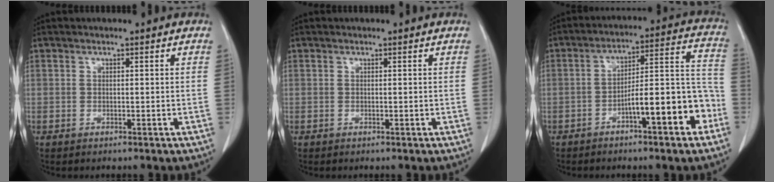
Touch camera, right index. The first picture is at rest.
{"total": 0.0}
{"total": 12.7, "force": [-5.8, 2.1, 11.1], "torque": [-0.157, 0.037, -0.084]}